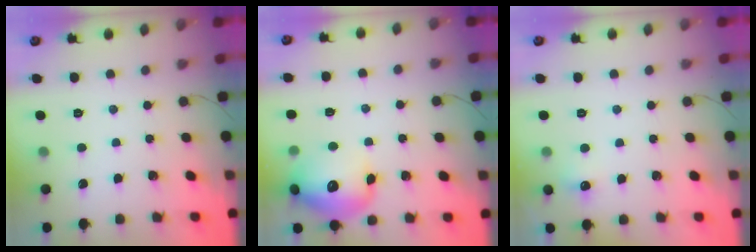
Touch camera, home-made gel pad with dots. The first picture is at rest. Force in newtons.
{"total": 15.4, "press": 15.3, "slide": 1.7}
{"total": 4.6, "press": 4.5, "slide": 1.2}